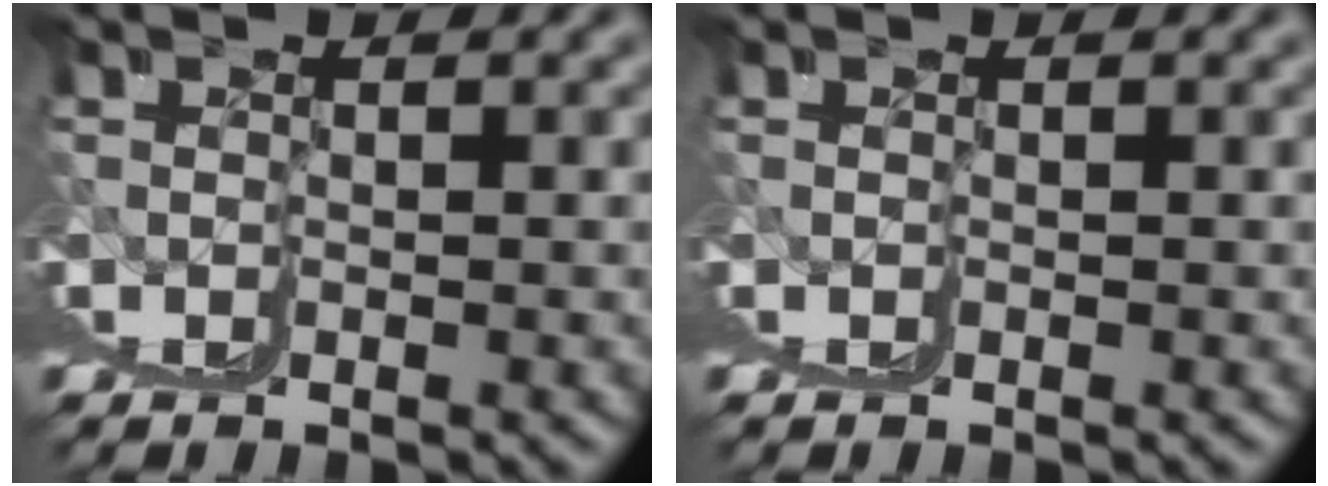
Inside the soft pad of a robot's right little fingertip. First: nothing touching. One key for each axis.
{"total": 0.0}